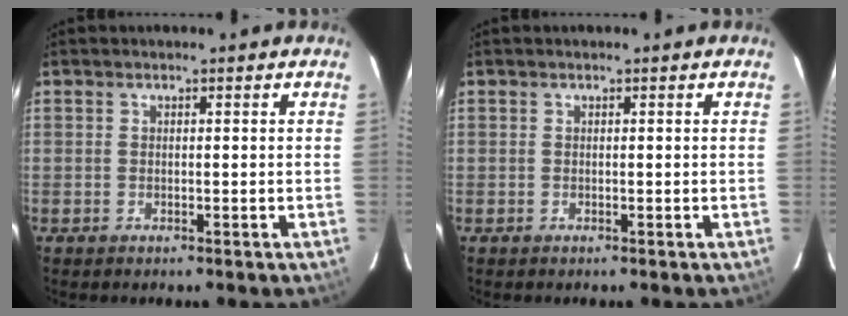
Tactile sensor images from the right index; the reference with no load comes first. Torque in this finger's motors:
{"motor_torque": [-0.01, 0.00, 0.01, 0.00]}